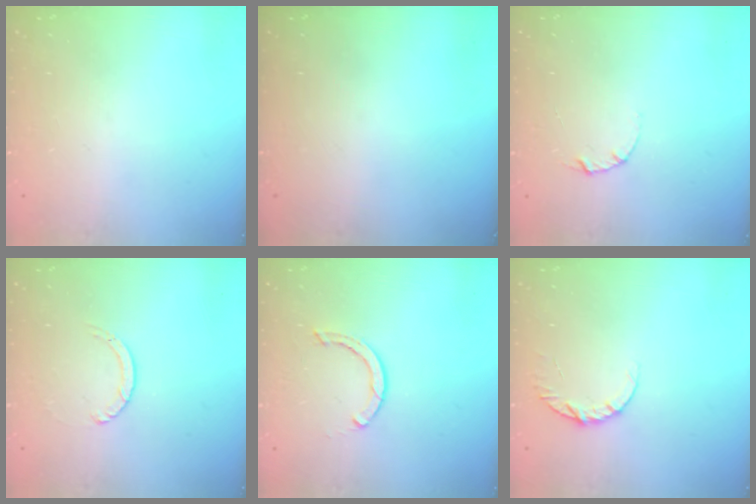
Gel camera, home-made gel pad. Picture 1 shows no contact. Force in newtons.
{"total": 0.0}
{"total": 2.1, "press": 2.1, "slide": 0.1}
{"total": 1.1, "press": 1.1, "slide": 0.1}
{"total": 2.4, "press": 2.4, "slide": 0.0}
{"total": 6.3, "press": 6.3, "slide": 0.6}